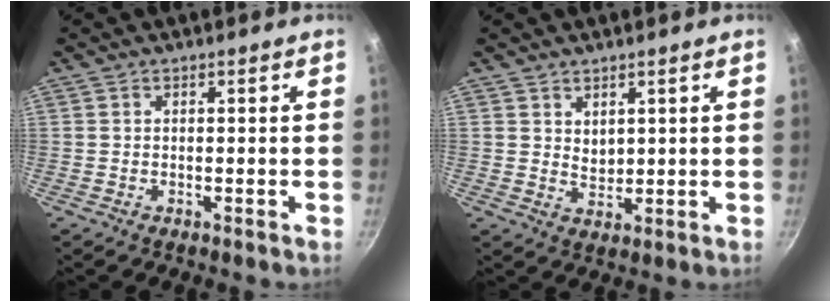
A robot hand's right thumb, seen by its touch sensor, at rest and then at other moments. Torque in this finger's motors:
{"motor_torque": [-0.64, 0.08, 0.78, 0.27, 0.05]}